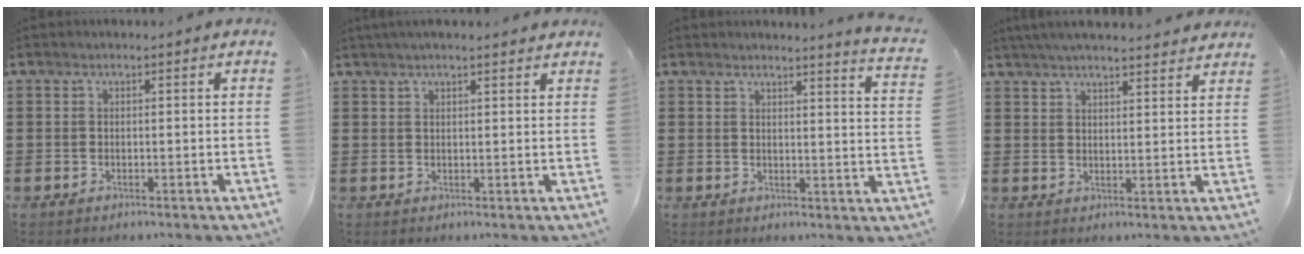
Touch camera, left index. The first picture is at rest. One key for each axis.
{"total": 1.8, "fx": 1.6, "fy": 0.1, "fz": 0.9, "tx": -0.020, "ty": 0.003, "tz": 0.030}
{"total": 3.0, "fx": 2.8, "fy": -0.9, "fz": 0.6, "tx": -0.015, "ty": -0.023, "tz": 0.047}
{"total": 4.1, "fx": 4.0, "fy": -0.1, "fz": 1.1, "tx": -0.035, "ty": -0.011, "tz": 0.072}